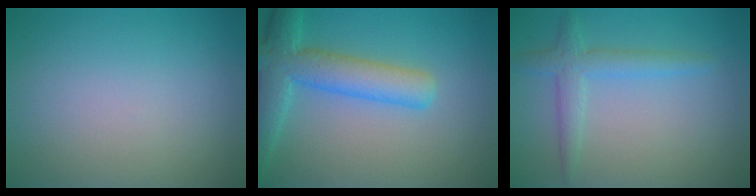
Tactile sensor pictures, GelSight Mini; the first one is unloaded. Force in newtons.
{"total": 6.2, "press": 6.2, "slide": 0.3}
{"total": 2.6, "press": 2.6, "slide": 0.1}